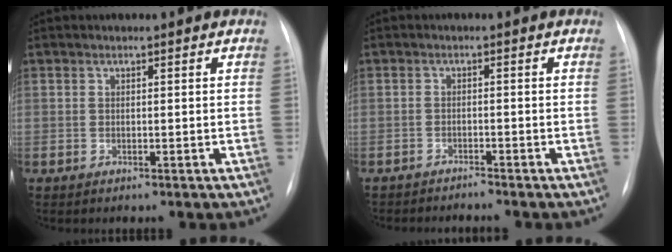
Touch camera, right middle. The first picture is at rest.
{"total": 3.0, "force": [-3.0, 0.0, 0.6], "torque": [-0.001, -0.007, -0.044]}